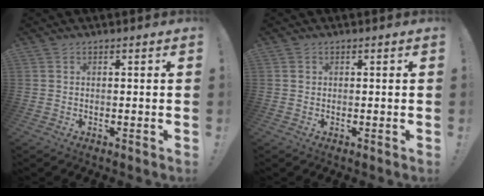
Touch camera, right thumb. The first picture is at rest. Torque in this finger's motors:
{"motor_torque": [0.42, 0.38, 0.19, -0.25, -0.02]}